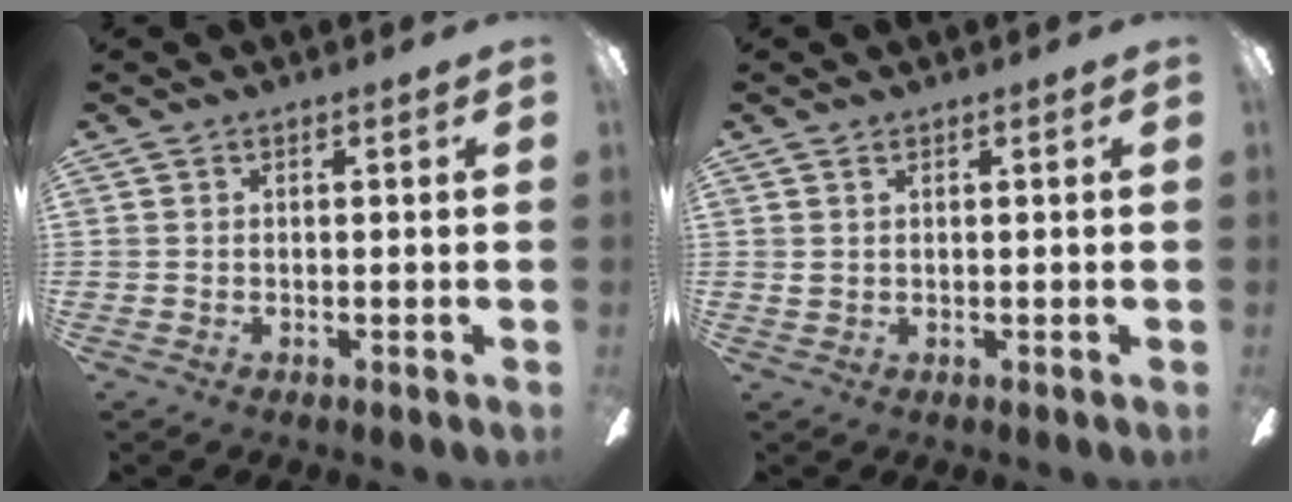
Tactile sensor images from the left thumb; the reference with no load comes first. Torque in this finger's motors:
{"motor_torque": [0.10, 0.29, -0.01, -0.12, -0.02]}